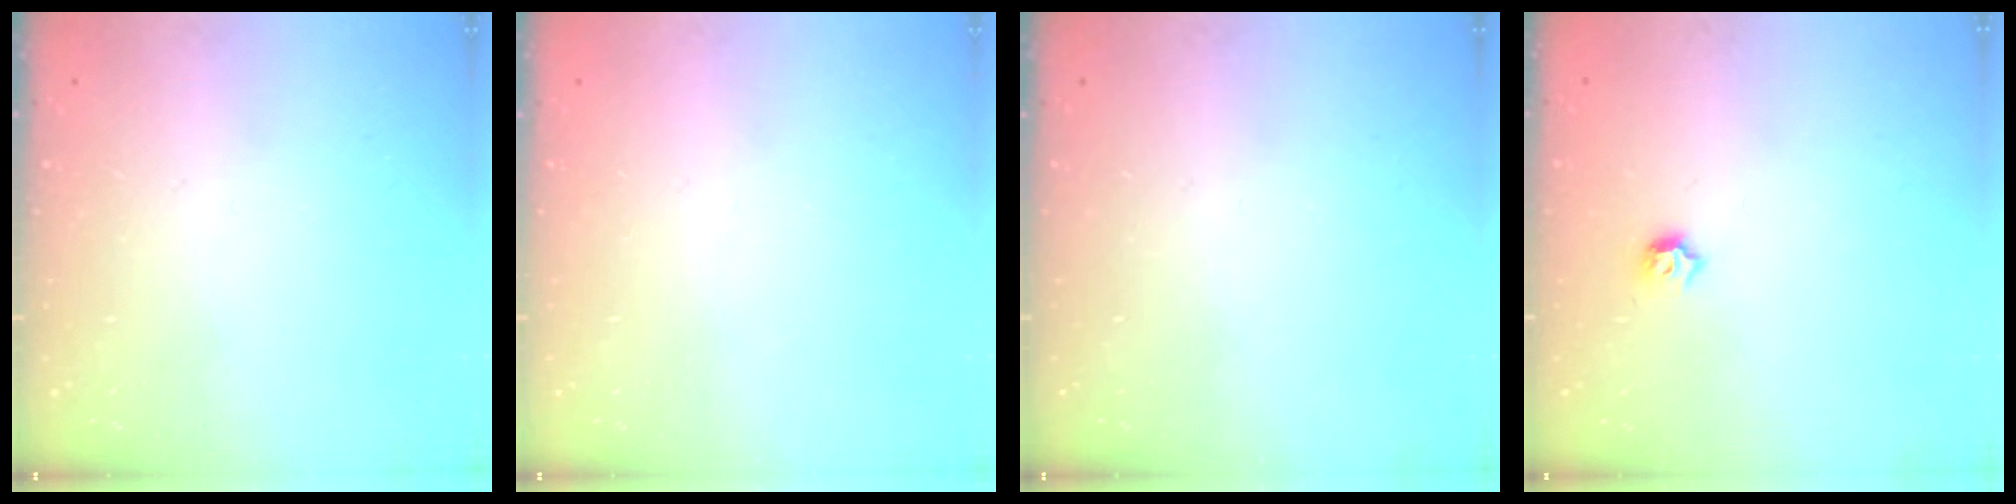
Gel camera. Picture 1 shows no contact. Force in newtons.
{"total": 0.0}
{"total": 0.0}
{"total": 3.7, "press": 3.6, "slide": 0.6}